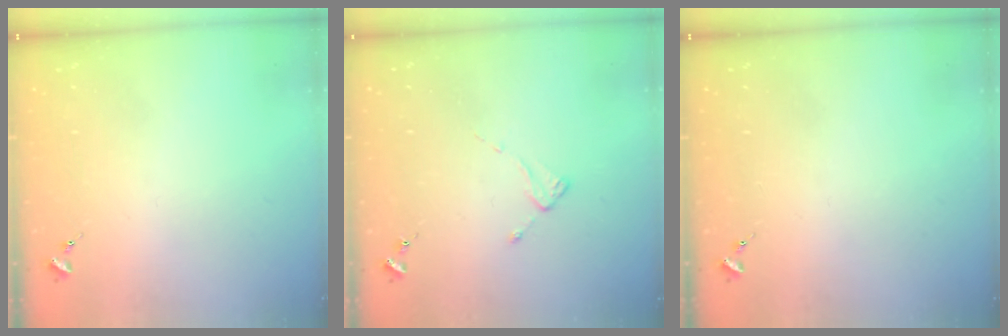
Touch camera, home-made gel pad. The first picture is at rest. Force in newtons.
{"total": 2.0, "press": 2.0, "slide": 0.3}
{"total": 0.0}